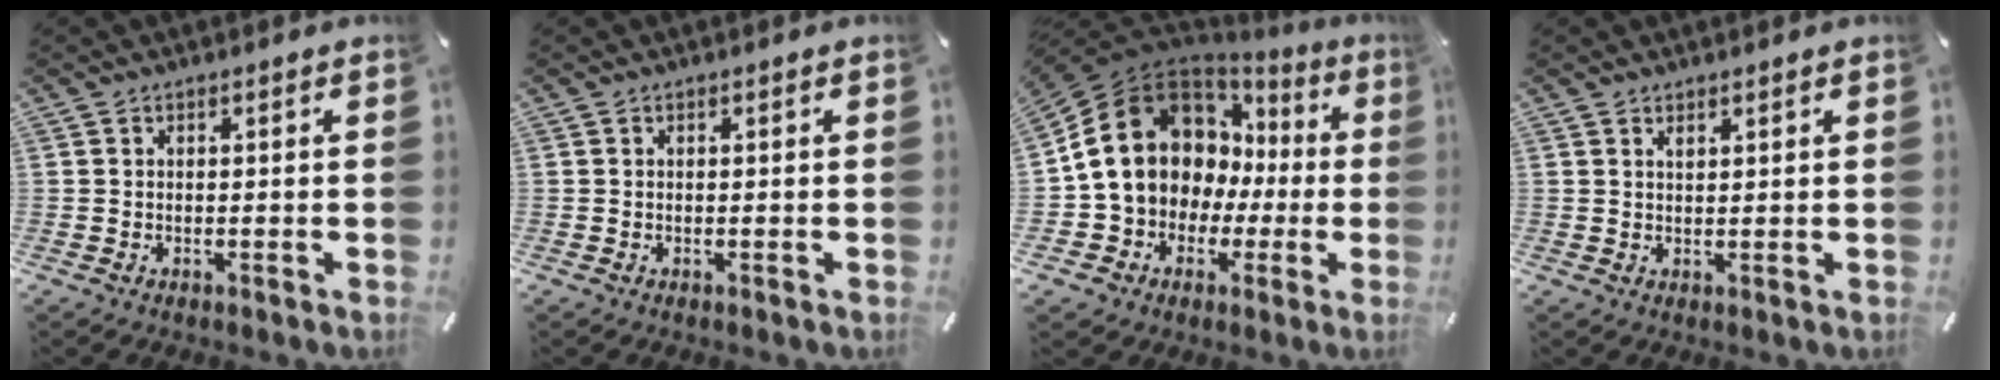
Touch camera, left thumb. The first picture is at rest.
{"total": 0.0}
{"total": 18.1, "force": [3.1, 15.2, 9.4], "torque": [-0.187, -0.013, 0.066]}
{"total": 1.2, "force": [1.1, 0.3, 0.6], "torque": [-0.012, -0.001, 0.020]}